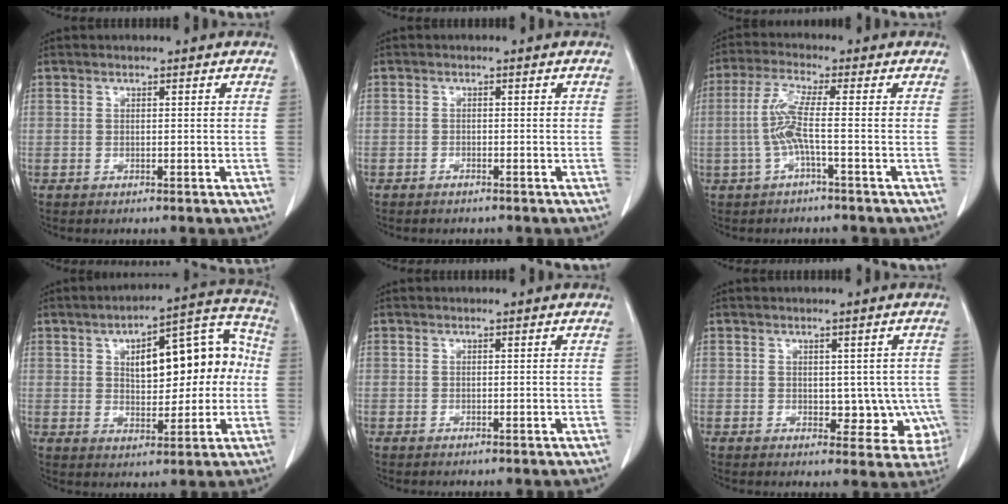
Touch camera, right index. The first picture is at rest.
{"total": 0.8, "force": [-0.7, 0.4, 0.0], "torque": [-0.002, 0.001, -0.012]}
{"total": 5.2, "force": [-0.9, 0.1, 5.1], "torque": [-0.114, 0.008, -0.019]}
{"total": 15.5, "force": [1.9, 6.7, 13.9], "torque": [-0.188, 0.048, 0.035]}
{"total": 0.0}
{"total": 6.8, "force": [-0.6, 4.5, 5.1], "torque": [-0.031, 0.009, 0.002]}